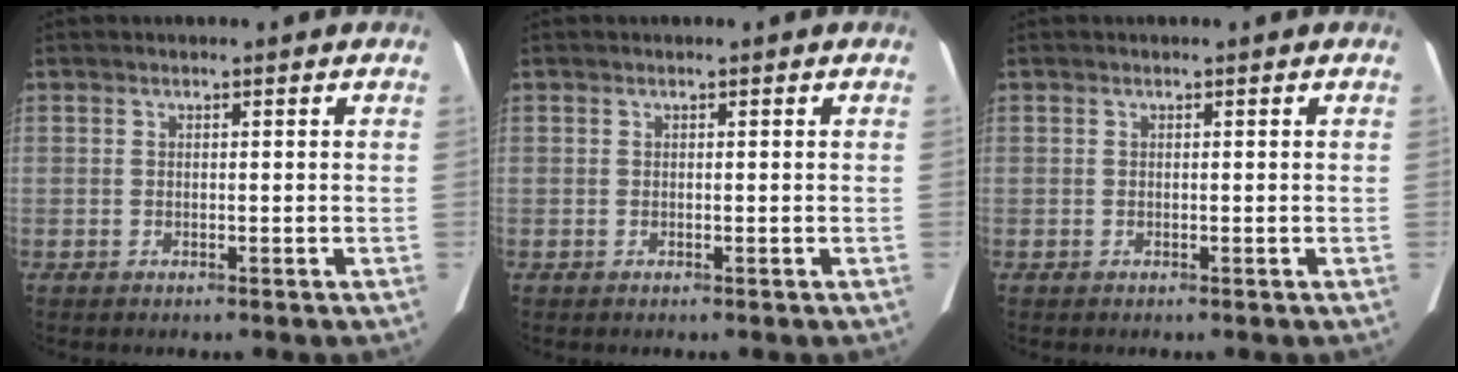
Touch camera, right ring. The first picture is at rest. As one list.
[{"total": 0.0}, {"total": 0.0}]